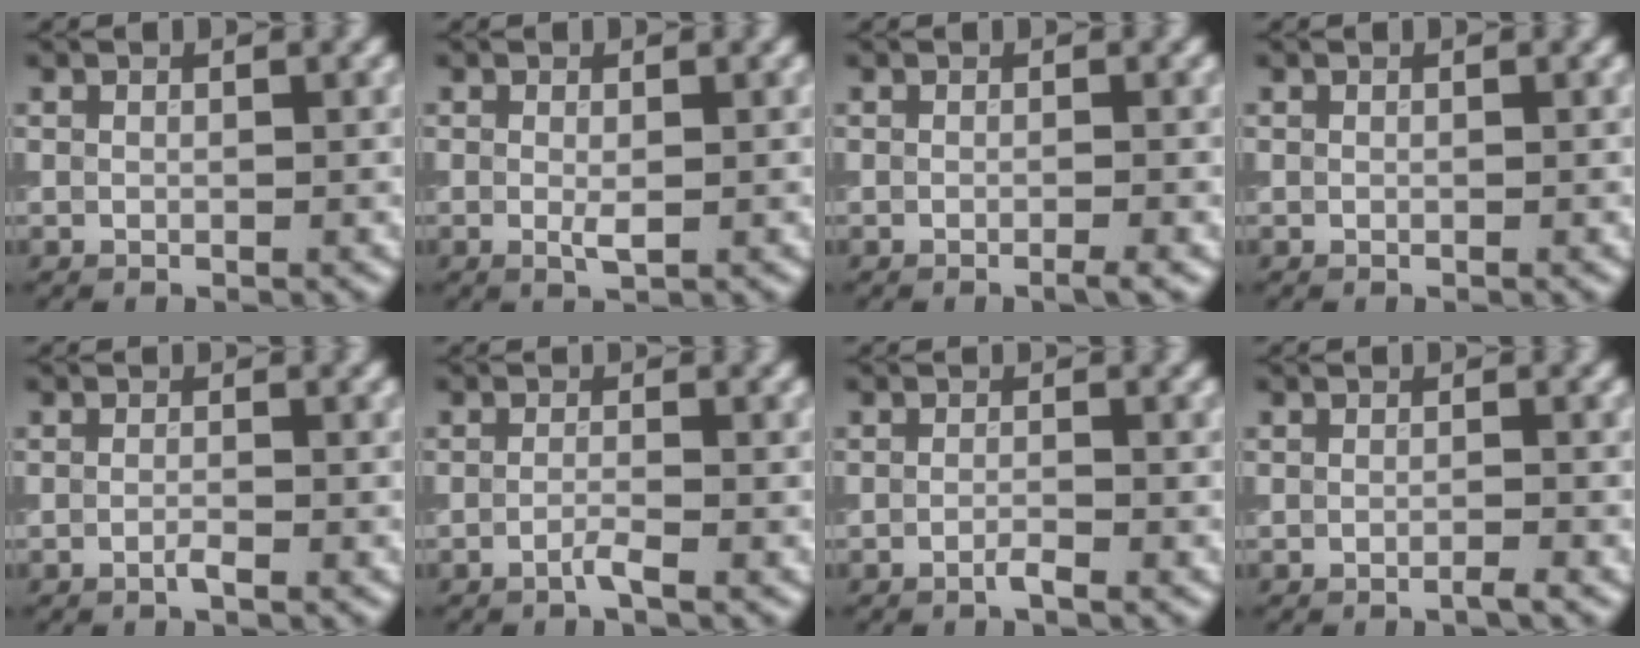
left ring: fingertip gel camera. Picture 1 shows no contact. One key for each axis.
{"total": 1.1, "fx": 0.0, "fy": 0.2, "fz": 1.1, "tx": -0.019, "ty": -0.004, "tz": 0.000}
{"total": 1.1, "fx": -0.5, "fy": 0.2, "fz": 0.9, "tx": -0.012, "ty": -0.006, "tz": -0.010}
{"total": 0.0}
{"total": 0.6, "fx": -0.4, "fy": 0.1, "fz": 0.5, "tx": -0.012, "ty": -0.003, "tz": -0.009}
{"total": 1.1, "fx": -0.6, "fy": 0.1, "fz": 0.8, "tx": -0.016, "ty": 0.000, "tz": -0.017}
{"total": 0.8, "fx": -0.5, "fy": 0.1, "fz": 0.6, "tx": -0.014, "ty": -0.002, "tz": -0.013}
{"total": 0.8, "fx": -0.5, "fy": 0.0, "fz": 0.6, "tx": -0.009, "ty": -0.004, "tz": -0.012}